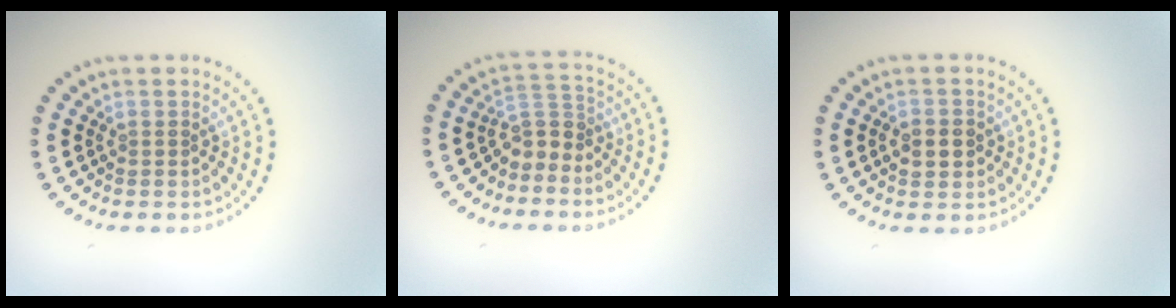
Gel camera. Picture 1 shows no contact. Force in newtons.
{"total": 2.5, "press": 2.0, "slide": 1.5}
{"total": 2.4, "press": 2.3, "slide": 0.3}